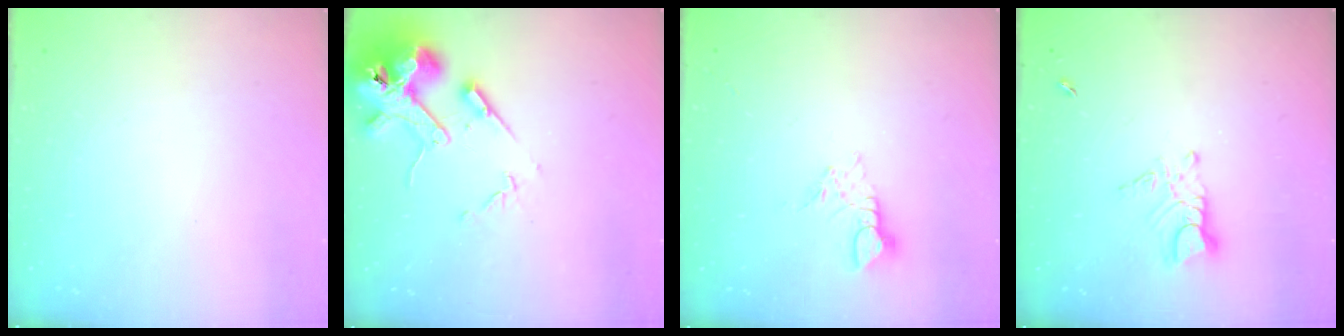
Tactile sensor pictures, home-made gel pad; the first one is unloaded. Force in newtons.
{"total": 13.7, "press": 13.5, "slide": 2.0}
{"total": 3.3, "press": 3.3, "slide": 0.4}
{"total": 4.9, "press": 4.9, "slide": 0.3}